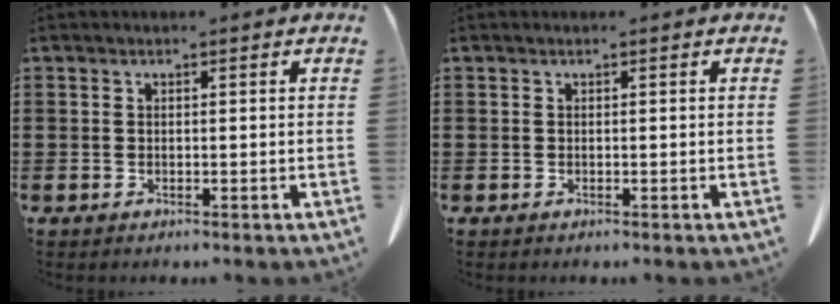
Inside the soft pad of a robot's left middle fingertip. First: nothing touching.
{"total": 0.0}